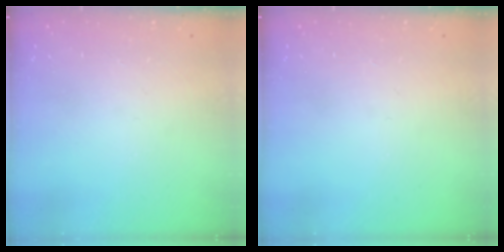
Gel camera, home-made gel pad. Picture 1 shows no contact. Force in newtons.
{"total": 0.0}